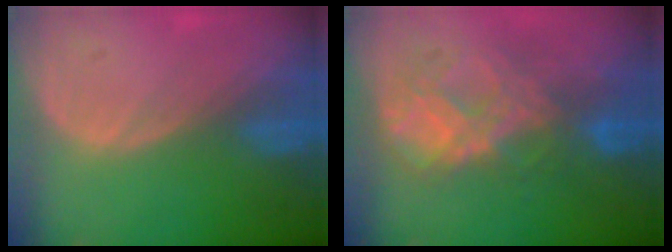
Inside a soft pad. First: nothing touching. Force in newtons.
{"total": 8.6, "press": 7.5, "slide": 4.1}